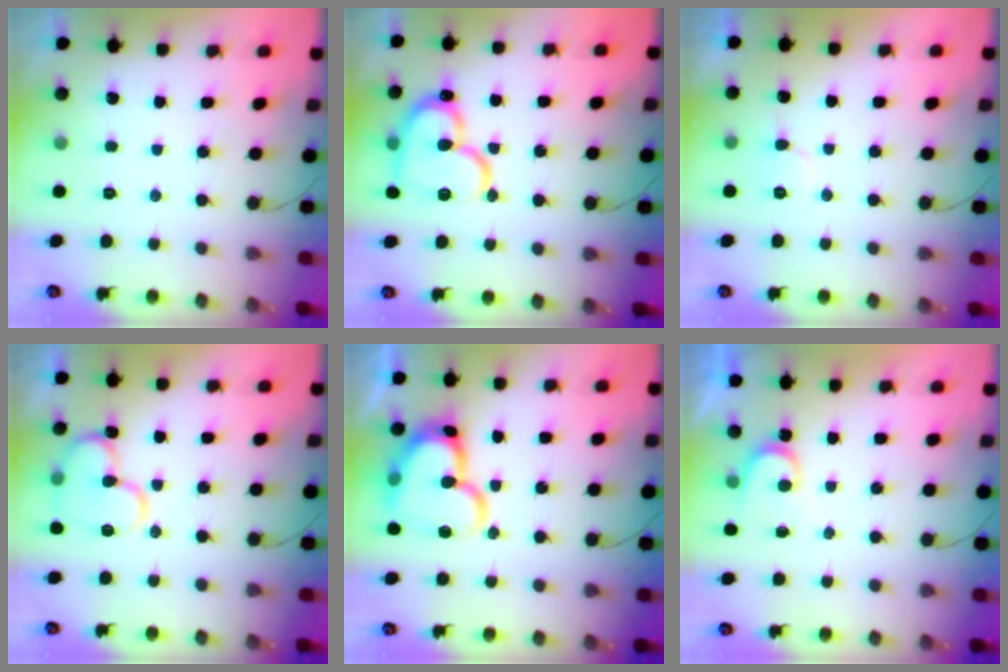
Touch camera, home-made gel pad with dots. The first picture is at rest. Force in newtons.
{"total": 19.0, "press": 18.8, "slide": 2.4}
{"total": 6.7, "press": 6.6, "slide": 0.7}
{"total": 14.8, "press": 14.7, "slide": 2.3}
{"total": 18.5, "press": 18.4, "slide": 2.1}
{"total": 5.7, "press": 5.7, "slide": 0.2}